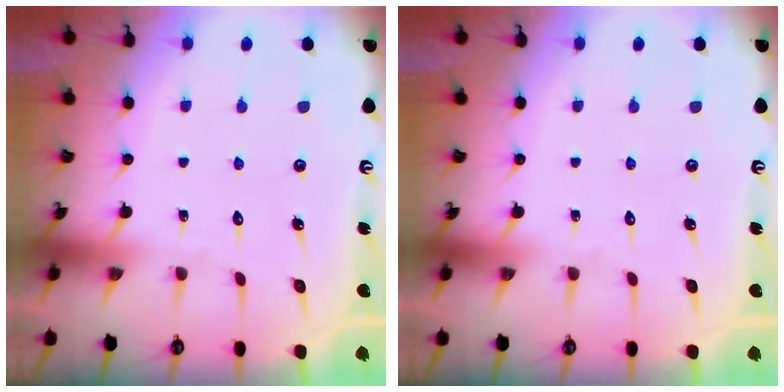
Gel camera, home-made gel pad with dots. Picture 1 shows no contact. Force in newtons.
{"total": 0.0}